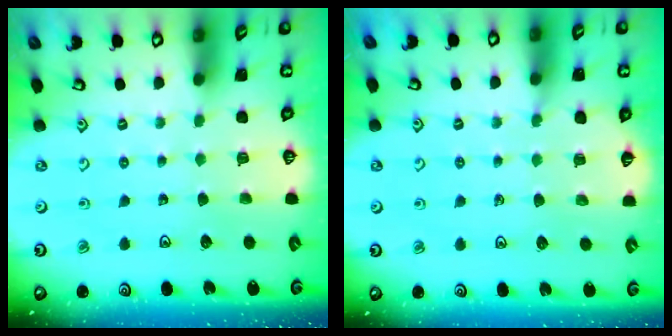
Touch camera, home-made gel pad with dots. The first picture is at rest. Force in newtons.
{"total": 6.0, "press": 5.9, "slide": 1.2}